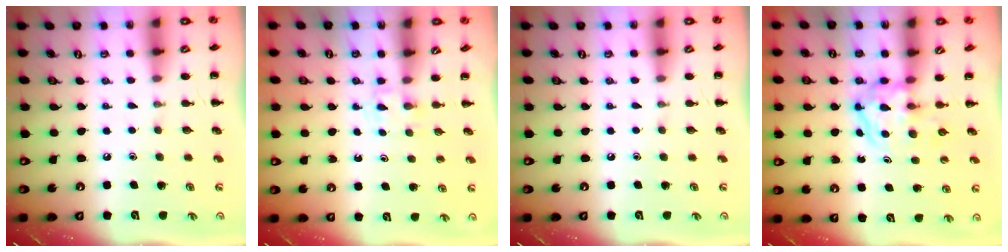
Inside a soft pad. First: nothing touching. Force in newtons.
{"total": 2.3, "press": 2.1, "slide": 0.8}
{"total": 0.0}
{"total": 3.9, "press": 3.9, "slide": 0.4}